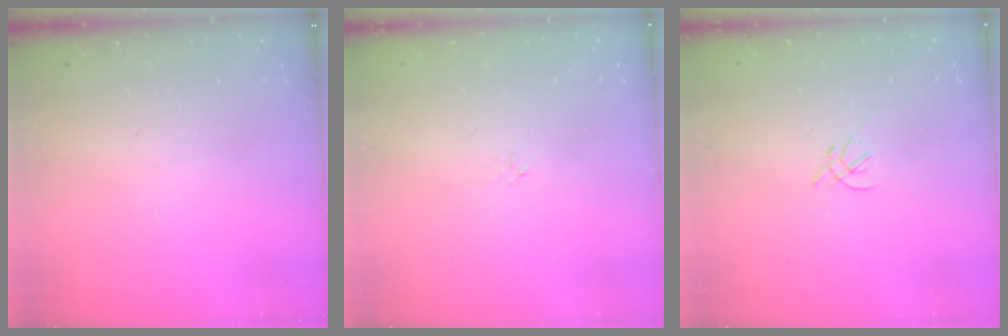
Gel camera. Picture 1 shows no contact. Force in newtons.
{"total": 0.7, "press": 0.5, "slide": 0.4}
{"total": 1.4, "press": 1.3, "slide": 0.5}